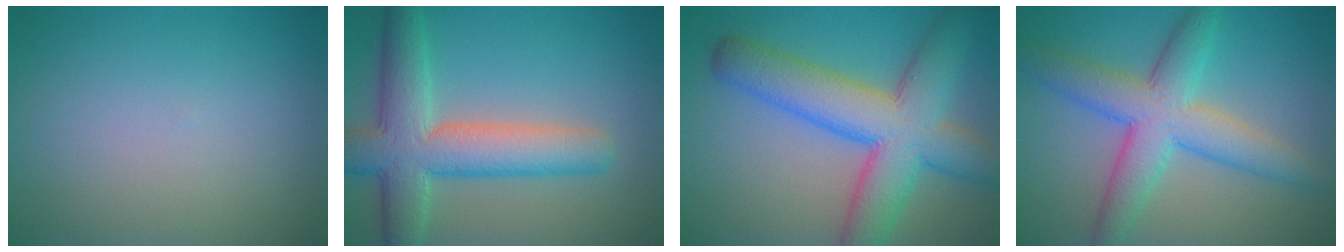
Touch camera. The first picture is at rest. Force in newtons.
{"total": 8.0, "press": 8.0, "slide": 0.2}
{"total": 9.9, "press": 9.9, "slide": 0.4}
{"total": 7.0, "press": 7.0, "slide": 0.1}